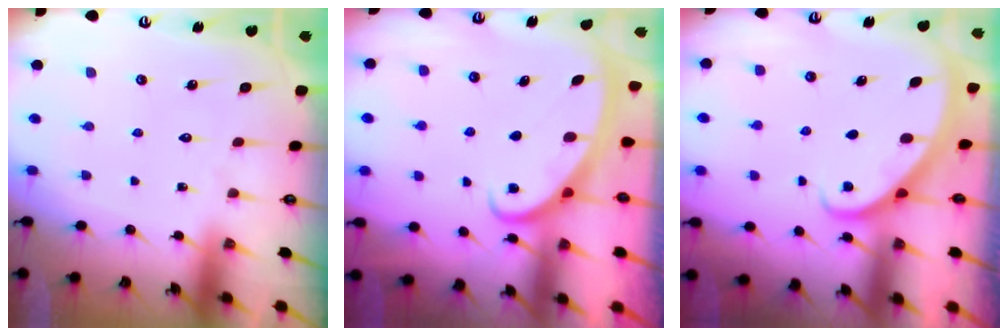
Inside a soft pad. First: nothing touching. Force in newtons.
{"total": 2.7, "press": 2.7, "slide": 0.4}
{"total": 2.3, "press": 2.3, "slide": 0.2}